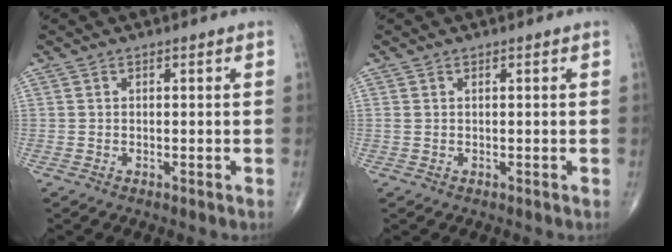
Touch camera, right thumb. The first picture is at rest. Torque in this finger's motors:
{"motor_torque": [-0.13, -0.28, 0.15, 0.20, 0.01]}